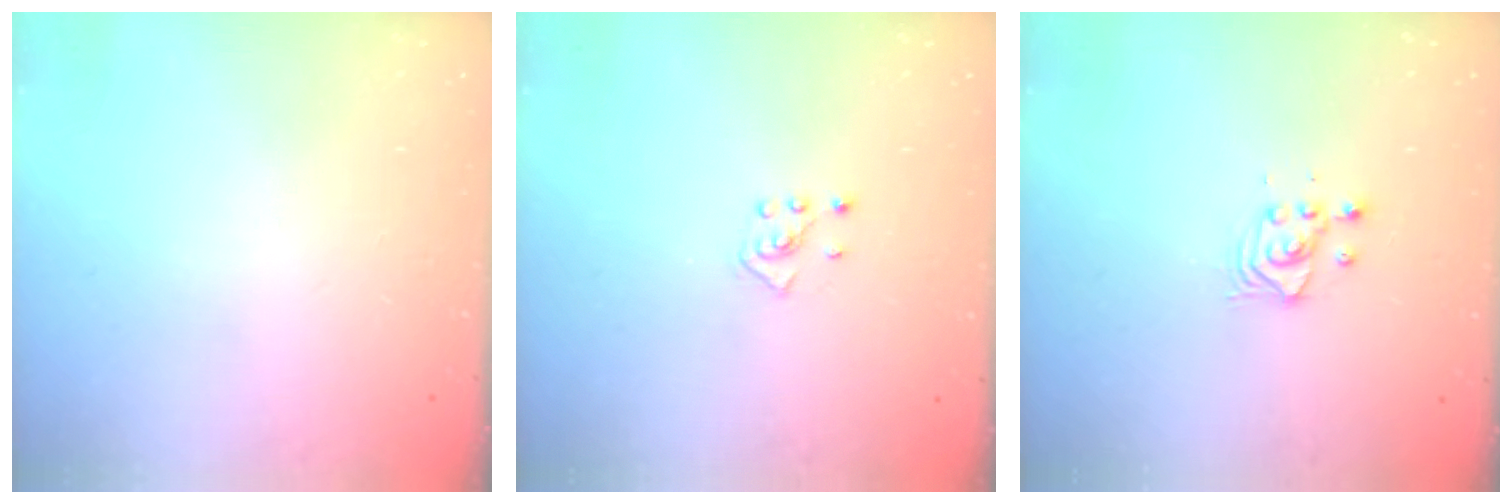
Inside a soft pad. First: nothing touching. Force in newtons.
{"total": 2.5, "press": 2.4, "slide": 0.7}
{"total": 3.7, "press": 3.7, "slide": 0.3}